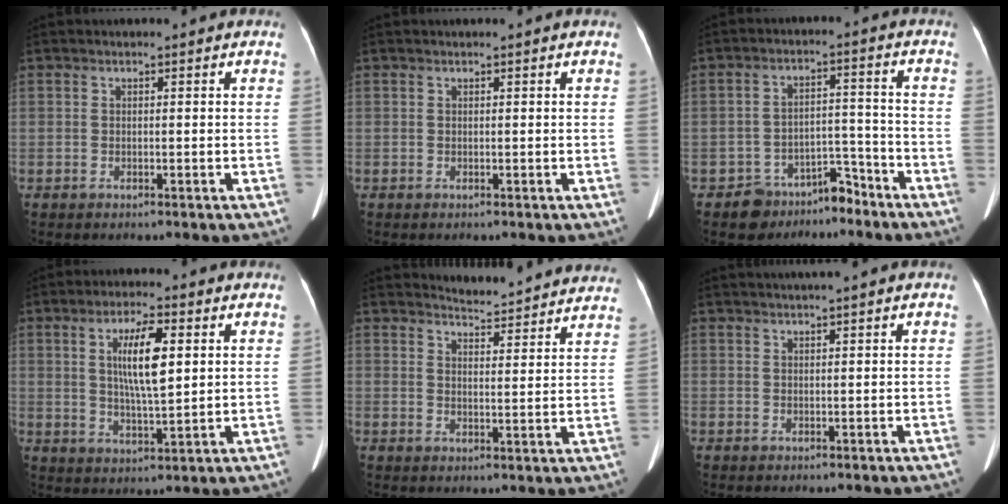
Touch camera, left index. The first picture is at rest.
{"total": 0.0}
{"total": 6.2, "force": [-5.4, 3.0, 0.7], "torque": [0.003, 0.019, -0.080]}
{"total": 7.9, "force": [1.9, 1.5, 7.6], "torque": [-0.136, -0.004, 0.036]}
{"total": 13.5, "force": [13.2, 1.2, 2.2], "torque": [-0.017, -0.033, 0.143]}
{"total": 2.1, "force": [1.6, -0.5, 1.1], "torque": [-0.014, 0.013, 0.030]}